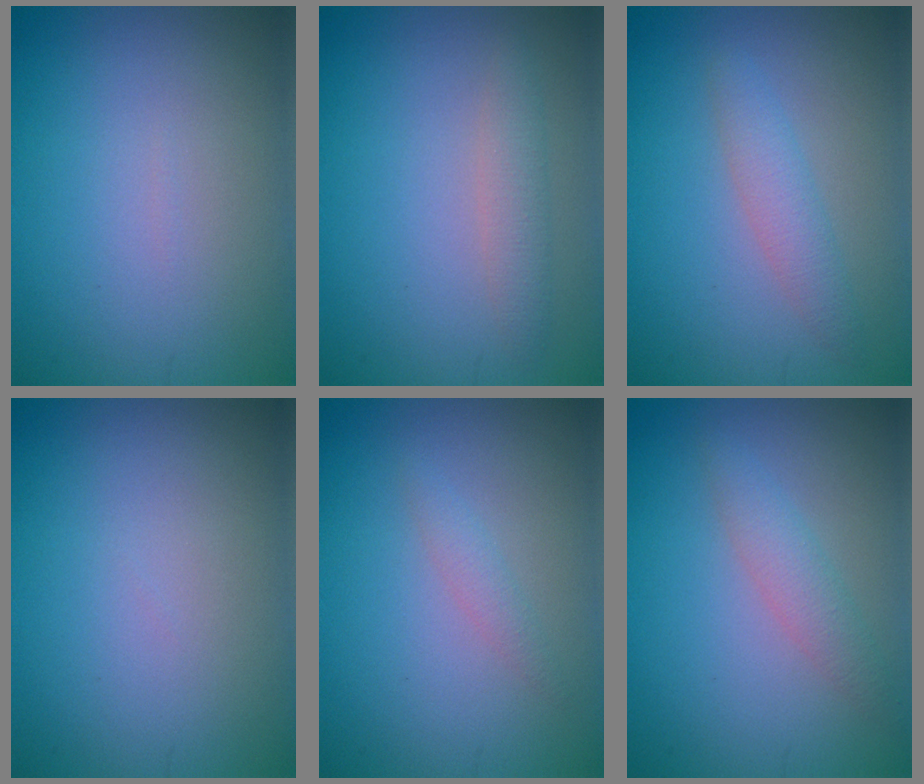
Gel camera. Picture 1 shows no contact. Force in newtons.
{"total": 1.9, "press": 1.9, "slide": 0.0}
{"total": 2.2, "press": 2.2, "slide": 0.1}
{"total": 0.0}
{"total": 1.1, "press": 1.1, "slide": 0.0}
{"total": 2.1, "press": 2.1, "slide": 0.1}